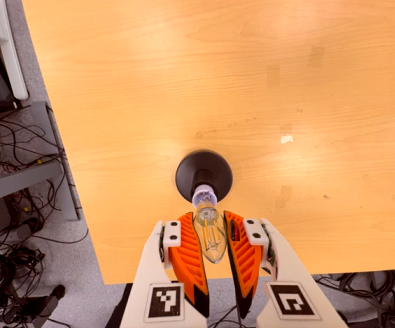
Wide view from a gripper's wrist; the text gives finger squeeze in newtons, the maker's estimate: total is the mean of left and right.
{"total": 21.3, "left": 25.7, "right": 17.0}